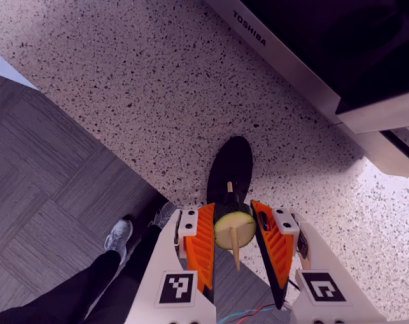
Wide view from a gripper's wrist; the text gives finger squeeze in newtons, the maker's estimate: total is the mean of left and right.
{"total": 10.0, "left": 9.8, "right": 10.2}